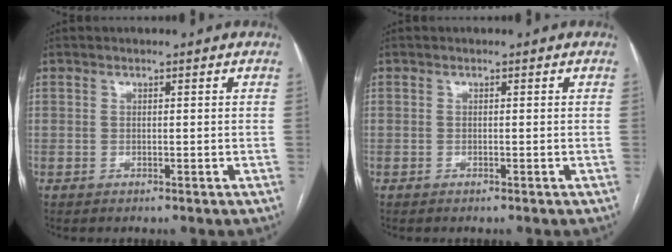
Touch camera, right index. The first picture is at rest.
{"total": 0.0}